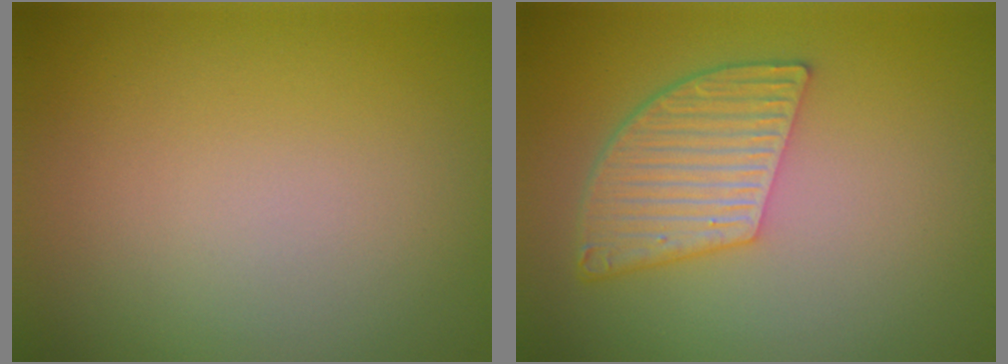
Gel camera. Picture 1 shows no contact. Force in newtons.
{"total": 5.7, "press": 4.3, "slide": 3.7}